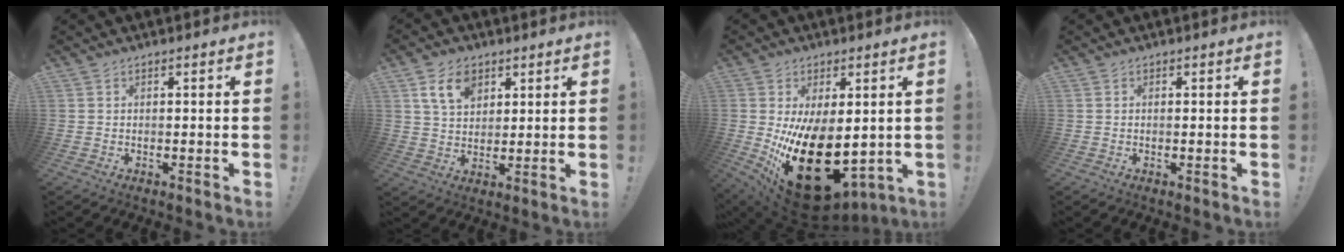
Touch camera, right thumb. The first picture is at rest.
{"total": 10.4, "force": [5.4, 6.3, 6.3], "torque": [-0.108, -0.009, 0.103]}
{"total": 23.6, "force": [-3.9, 13.1, 19.2], "torque": [-0.319, 0.002, -0.036]}
{"total": 0.0}